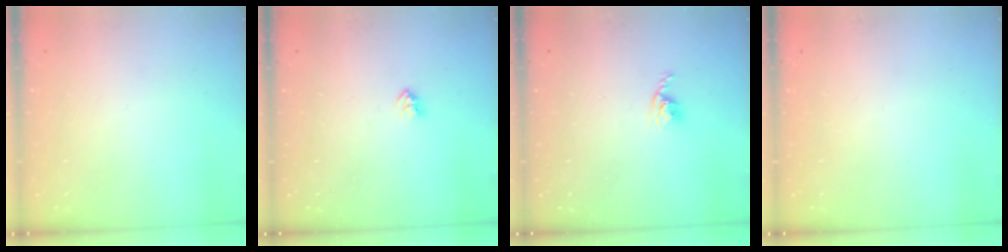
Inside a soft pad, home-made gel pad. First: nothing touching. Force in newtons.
{"total": 2.6, "press": 2.6, "slide": 0.4}
{"total": 2.9, "press": 2.9, "slide": 0.4}
{"total": 0.0}